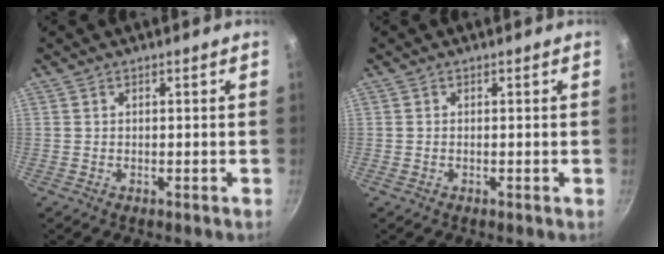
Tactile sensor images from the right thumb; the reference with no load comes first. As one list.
[{"total": 0.0}]